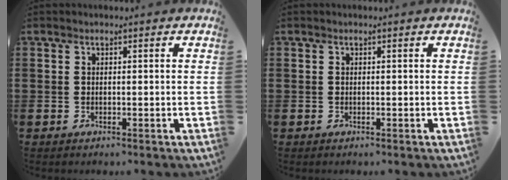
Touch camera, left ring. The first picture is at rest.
{"total": 0.0}